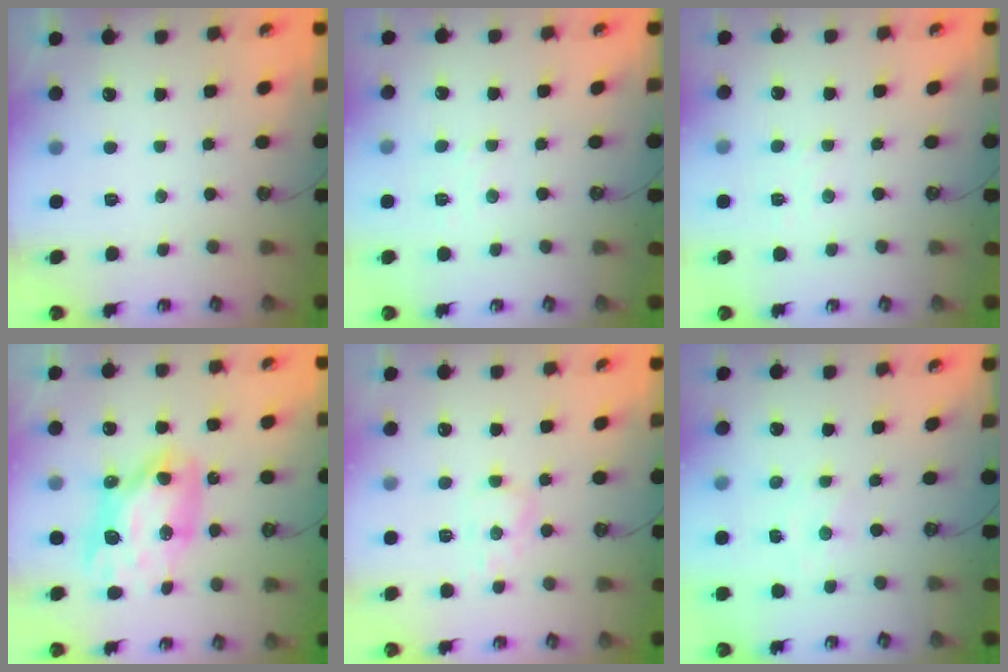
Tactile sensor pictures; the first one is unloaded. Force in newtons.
{"total": 1.9, "press": 1.9, "slide": 0.3}
{"total": 1.9, "press": 1.9, "slide": 0.3}
{"total": 12.3, "press": 12.3, "slide": 0.8}
{"total": 5.9, "press": 5.8, "slide": 0.9}
{"total": 1.8, "press": 1.8, "slide": 0.3}